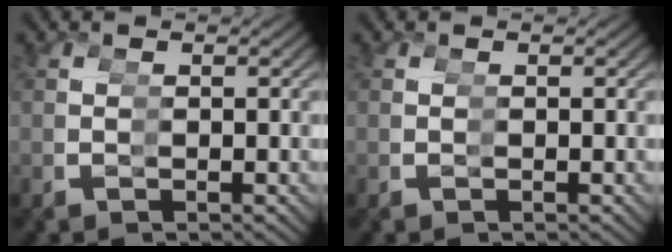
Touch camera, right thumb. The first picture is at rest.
{"total": 0.0}